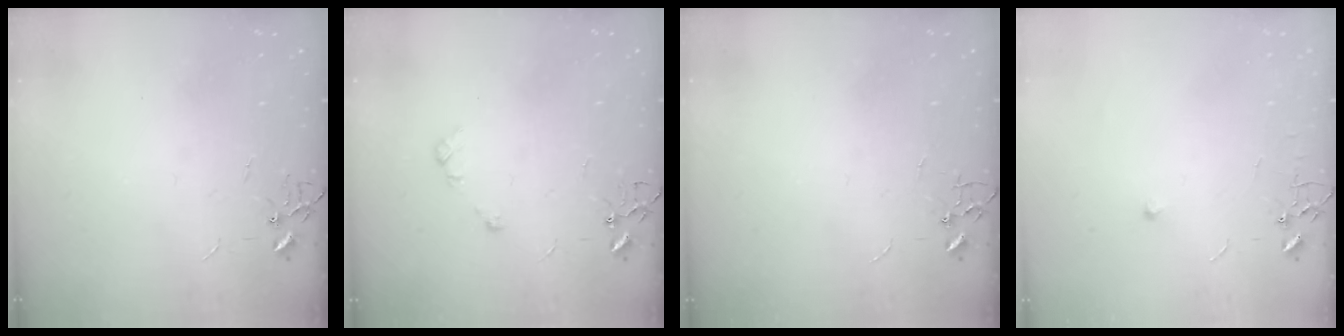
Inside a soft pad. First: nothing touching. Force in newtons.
{"total": 4.9, "press": 4.8, "slide": 1.2}
{"total": 0.0}
{"total": 4.7, "press": 4.7, "slide": 0.6}